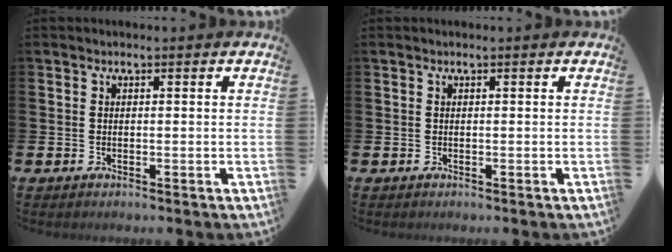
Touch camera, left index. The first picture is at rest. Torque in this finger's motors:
{"motor_torque": [-0.26, 0.19, 0.00, -0.01]}